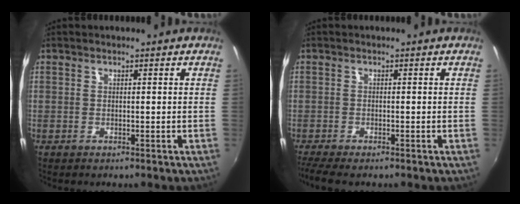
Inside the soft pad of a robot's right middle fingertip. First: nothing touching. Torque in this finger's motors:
{"motor_torque": [0.95, -1.09, 0.08, 0.07]}